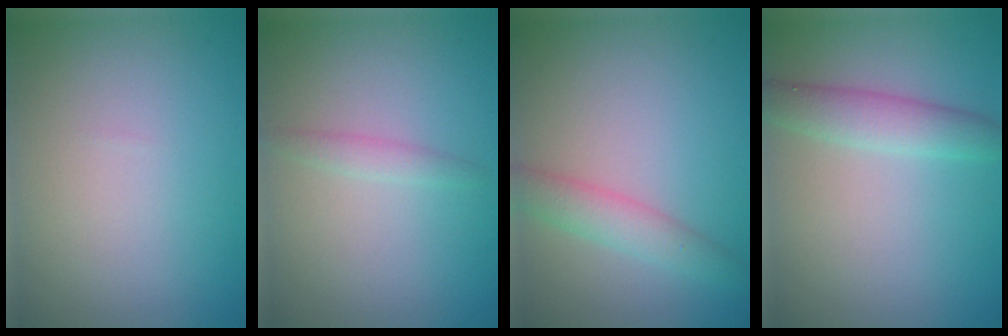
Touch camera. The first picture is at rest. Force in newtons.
{"total": 1.1, "press": 1.1, "slide": 0.0}
{"total": 2.8, "press": 2.8, "slide": 0.0}
{"total": 2.9, "press": 2.9, "slide": 0.1}